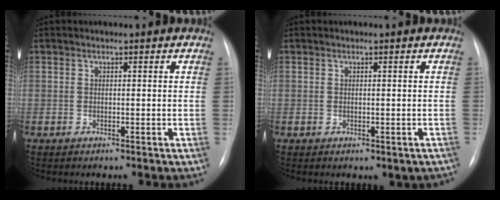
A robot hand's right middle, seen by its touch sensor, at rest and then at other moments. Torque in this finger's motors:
{"motor_torque": [1.04, -1.10, 0.39, 0.04]}